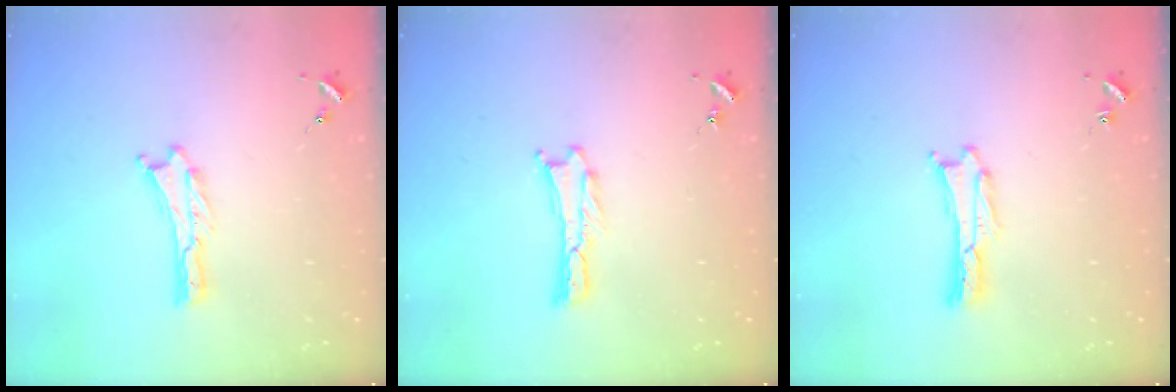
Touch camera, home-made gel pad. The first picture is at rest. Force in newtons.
{"total": 0.0}
{"total": 0.7, "press": 0.7, "slide": 0.1}